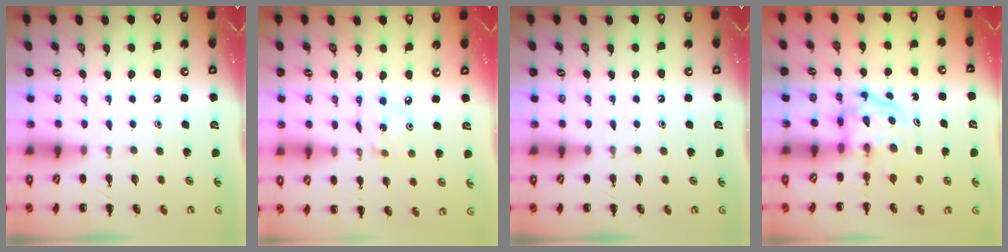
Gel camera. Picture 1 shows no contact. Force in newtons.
{"total": 2.2, "press": 2.2, "slide": 0.4}
{"total": 0.0}
{"total": 3.9, "press": 3.9, "slide": 0.3}